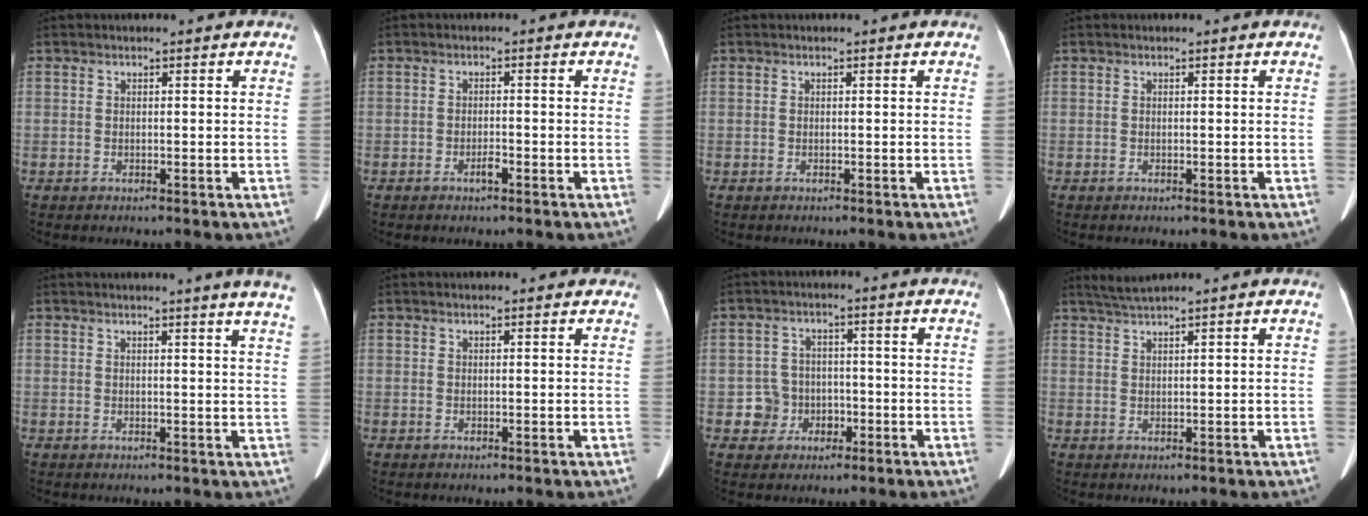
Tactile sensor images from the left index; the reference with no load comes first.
{"total": 1.3, "force": [-1.0, 0.2, 0.8], "torque": [-0.020, -0.002, -0.018]}
{"total": 0.0}
{"total": 0.0}
{"total": 8.4, "force": [7.4, -1.4, 3.7], "torque": [-0.041, -0.037, 0.057]}
{"total": 2.7, "force": [2.4, 0.7, 1.1], "torque": [-0.016, 0.013, 0.021]}
{"total": 4.5, "force": [-1.6, 4.2, 0.1], "torque": [0.005, 0.013, -0.022]}
{"total": 2.6, "force": [2.2, -1.0, 0.9], "torque": [-0.026, 0.009, 0.048]}